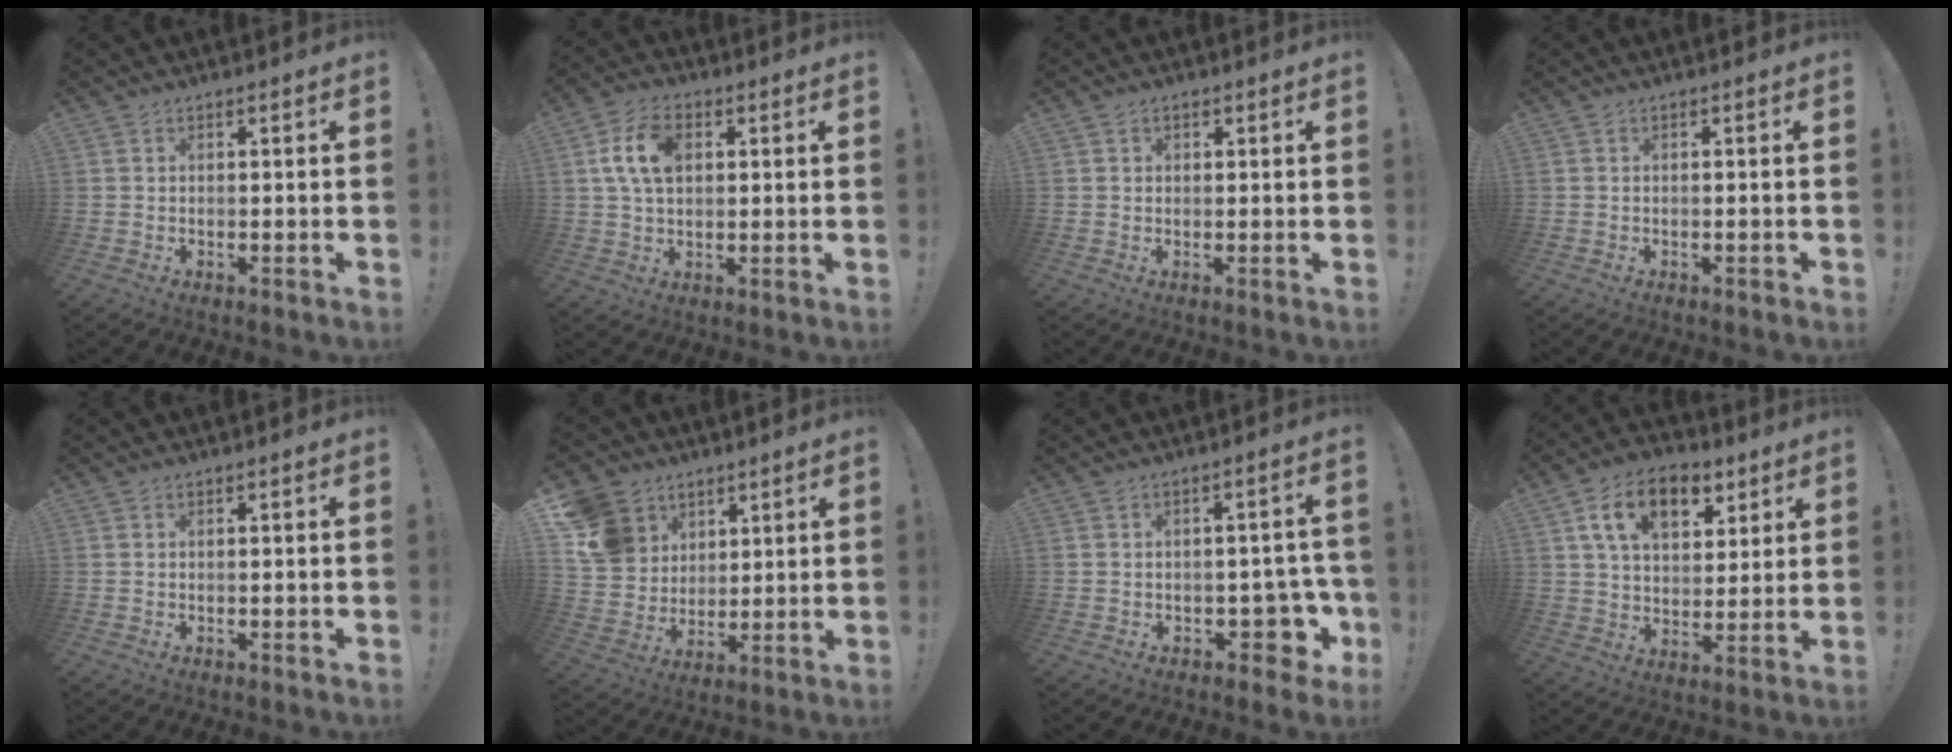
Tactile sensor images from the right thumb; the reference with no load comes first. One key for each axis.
{"total": 11.0, "fx": 2.7, "fy": 7.2, "fz": 7.9, "tx": -0.152, "ty": 0.013, "tz": 0.053}
{"total": 1.1, "fx": 0.3, "fy": 1.0, "fz": 0.3, "tx": -0.002, "ty": 0.001, "tz": 0.005}
{"total": 0.0}
{"total": 0.0}
{"total": 13.6, "fx": 5.6, "fy": 11.4, "fz": 4.7, "tx": -0.077, "ty": -0.025, "tz": 0.118}
{"total": 7.9, "fx": -2.6, "fy": 5.4, "fz": 5.1, "tx": -0.046, "ty": 0.018, "tz": -0.033}
{"total": 15.6, "fx": 7.2, "fy": 10.0, "fz": 9.6, "tx": -0.153, "ty": -0.016, "tz": 0.132}